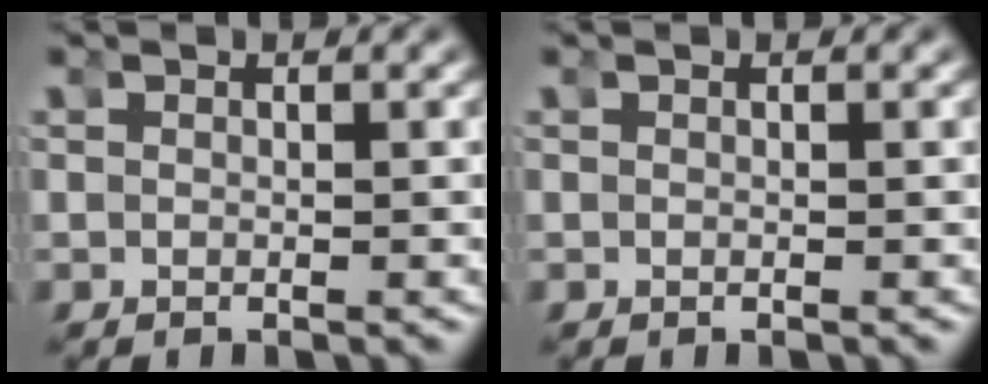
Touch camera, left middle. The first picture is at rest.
{"total": 0.0}